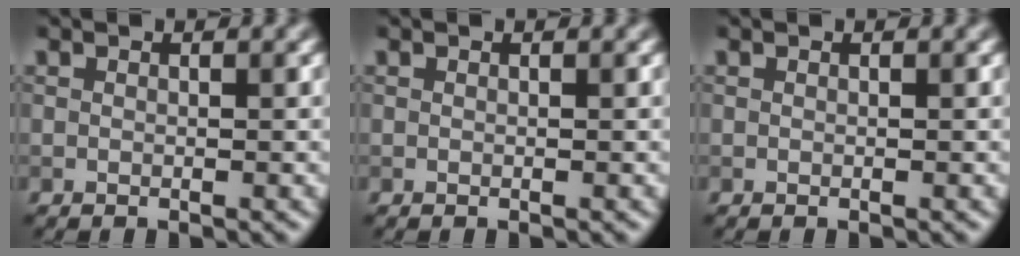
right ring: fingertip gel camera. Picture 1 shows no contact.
{"total": 0.0}
{"total": 0.0}